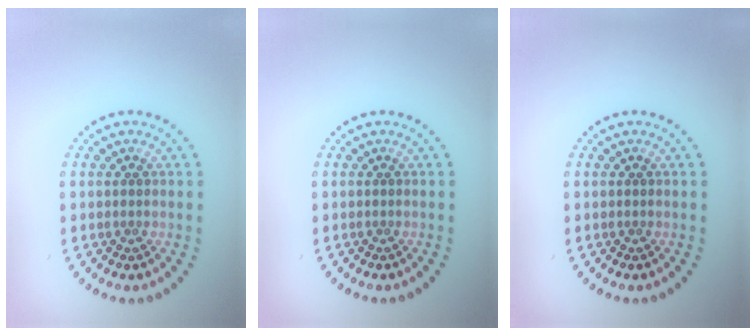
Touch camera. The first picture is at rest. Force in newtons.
{"total": 0.0}
{"total": 0.0}